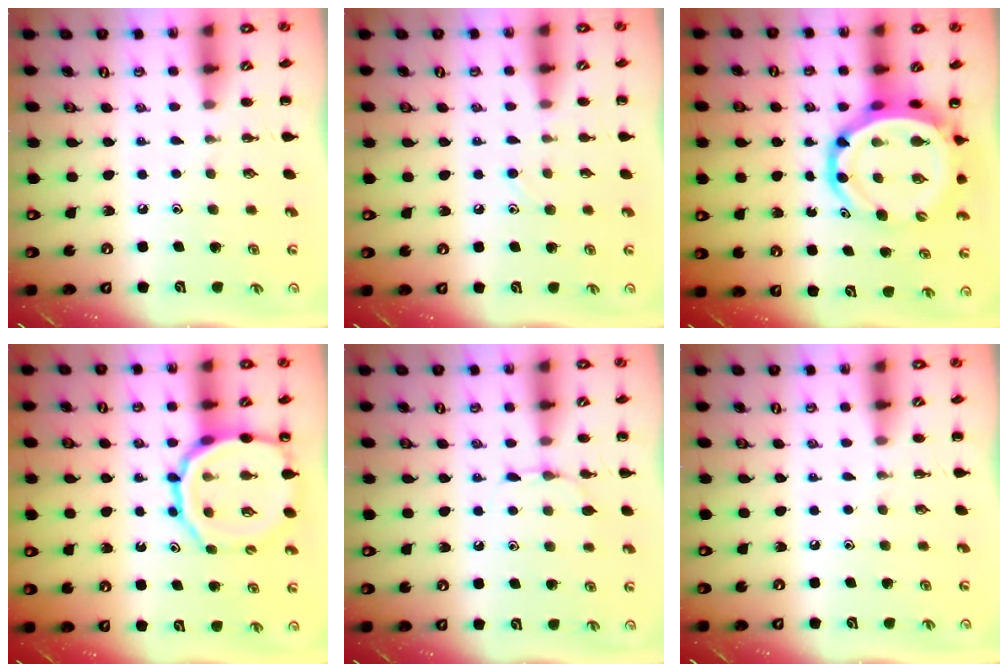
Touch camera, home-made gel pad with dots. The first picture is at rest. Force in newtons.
{"total": 6.8, "press": 6.5, "slide": 2.0}
{"total": 12.6, "press": 12.1, "slide": 3.5}
{"total": 15.4, "press": 15.2, "slide": 2.4}
{"total": 4.4, "press": 4.2, "slide": 1.2}
{"total": 0.0}